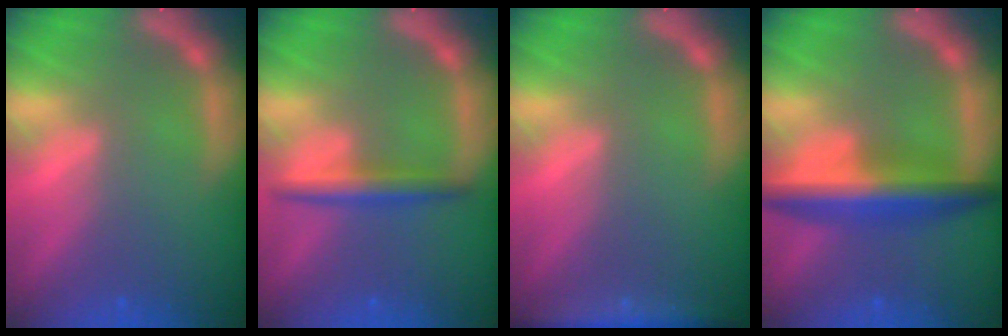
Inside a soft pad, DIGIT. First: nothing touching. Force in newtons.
{"total": 3.0}
{"total": 3.9}
{"total": 6.6}